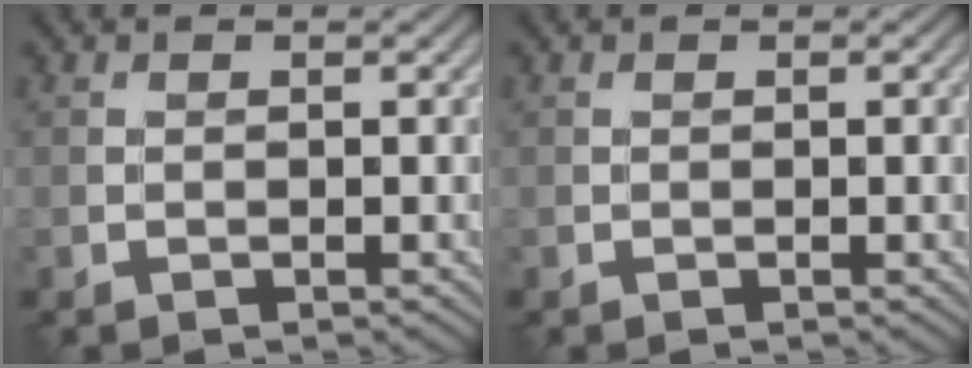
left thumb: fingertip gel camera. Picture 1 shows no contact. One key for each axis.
{"total": 1.4, "fx": -0.1, "fy": 0.3, "fz": 1.3, "tx": -0.021, "ty": -0.003, "tz": -0.002}